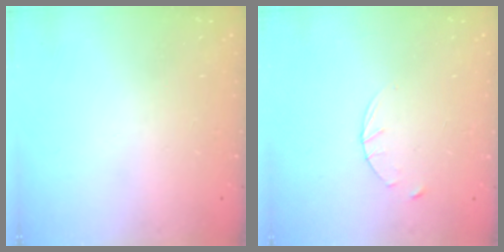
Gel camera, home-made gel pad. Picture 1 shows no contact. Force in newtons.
{"total": 3.6, "press": 3.5, "slide": 0.4}